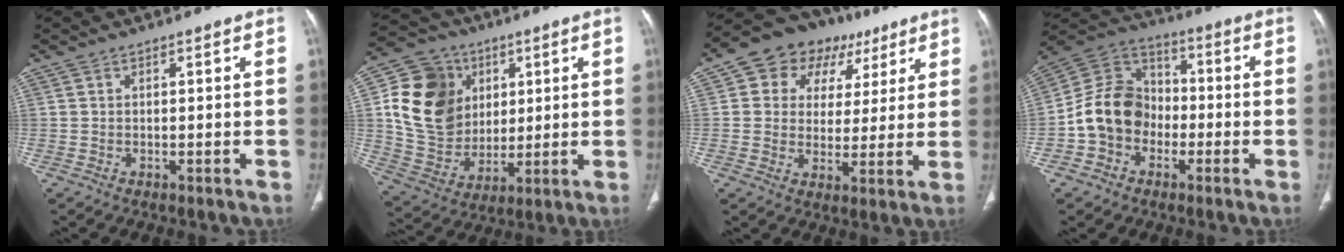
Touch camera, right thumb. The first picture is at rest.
{"total": 19.2, "force": [4.8, 15.4, 10.3], "torque": [-0.170, -0.001, 0.100]}
{"total": 16.3, "force": [7.0, 12.3, 8.1], "torque": [-0.068, 0.017, 0.106]}
{"total": 13.0, "force": [-3.2, 10.7, 6.6], "torque": [-0.097, 0.046, -0.067]}